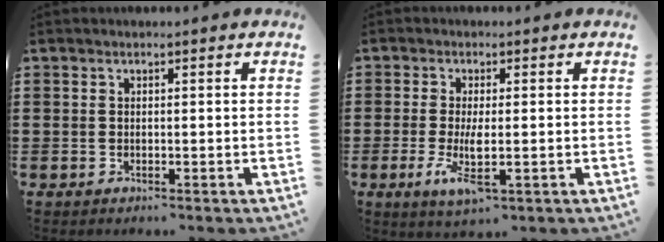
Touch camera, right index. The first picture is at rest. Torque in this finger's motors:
{"motor_torque": [0.23, -0.10, 0.22, 0.09]}